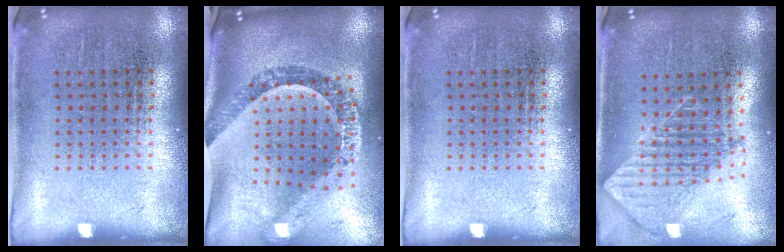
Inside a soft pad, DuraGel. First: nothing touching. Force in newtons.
{"total": 2.1, "press": 1.8, "slide": 1.2}
{"total": 0.0}
{"total": 1.9, "press": 1.4, "slide": 1.2}